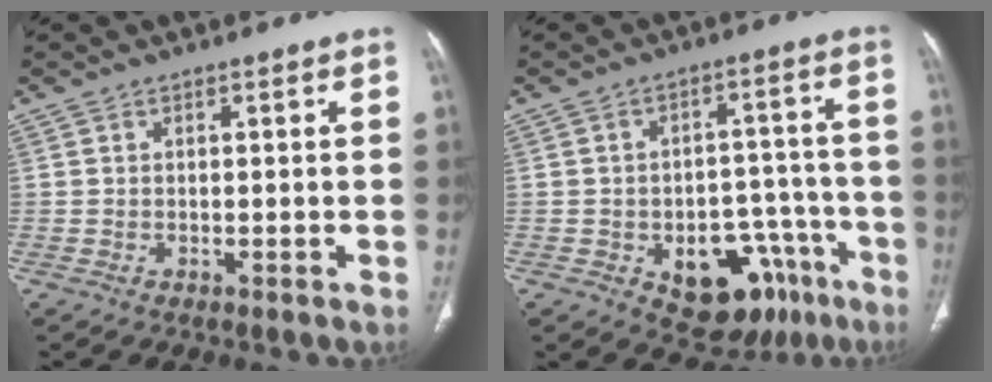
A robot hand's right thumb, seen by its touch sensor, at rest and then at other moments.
{"total": 15.9, "force": [-7.6, 9.9, 9.9], "torque": [-0.085, 0.052, -0.092]}